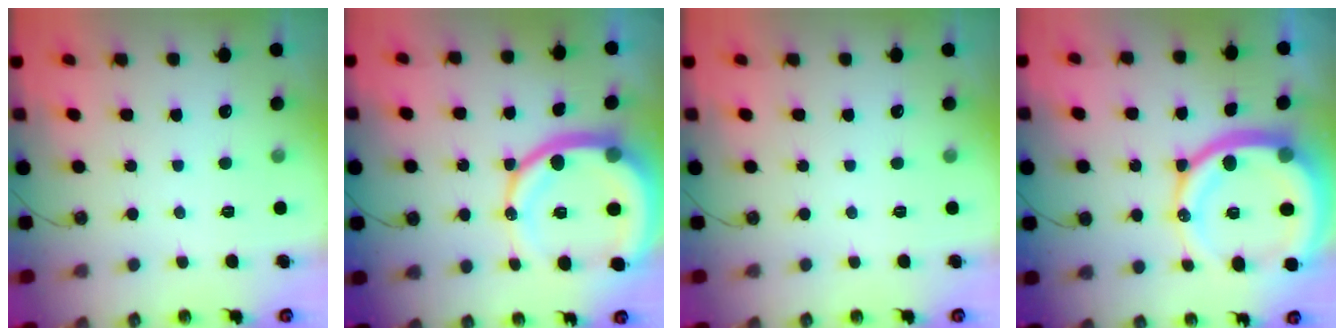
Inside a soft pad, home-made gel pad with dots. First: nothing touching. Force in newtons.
{"total": 18.5, "press": 18.4, "slide": 2.4}
{"total": 0.0}
{"total": 22.6, "press": 22.4, "slide": 2.8}